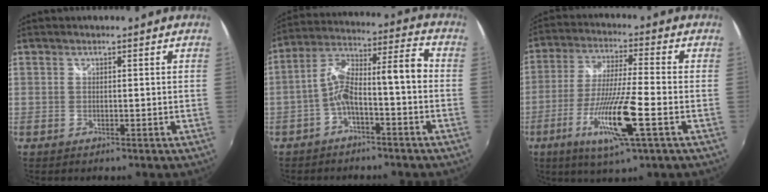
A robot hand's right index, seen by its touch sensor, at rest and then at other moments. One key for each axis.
{"total": 9.8, "fx": -3.0, "fy": 2.1, "fz": 9.1, "tx": -0.172, "ty": 0.030, "tz": -0.047}
{"total": 14.3, "fx": -5.5, "fy": 0.6, "fz": 13.2, "tx": -0.268, "ty": -0.021, "tz": -0.102}